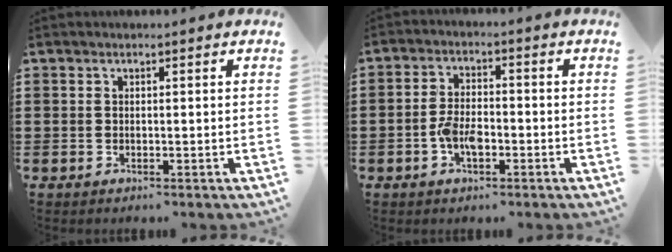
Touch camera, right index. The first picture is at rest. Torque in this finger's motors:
{"motor_torque": [1.33, 0.81, 0.67, 0.16]}